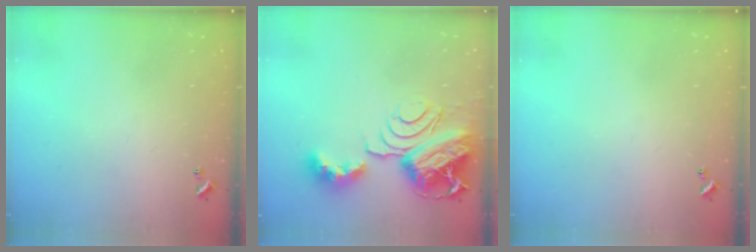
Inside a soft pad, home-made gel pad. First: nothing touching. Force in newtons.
{"total": 12.7, "press": 12.6, "slide": 1.5}
{"total": 0.0}